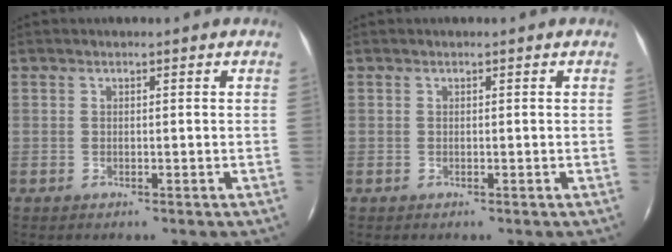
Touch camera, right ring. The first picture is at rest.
{"total": 0.0}